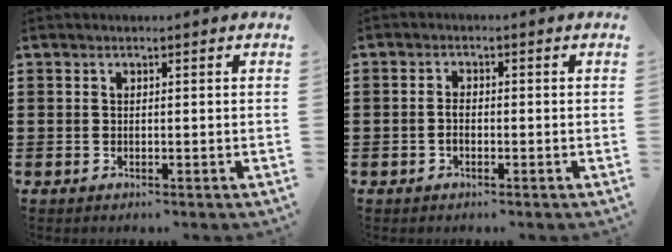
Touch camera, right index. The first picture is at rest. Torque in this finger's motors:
{"motor_torque": [1.41, 0.73, 0.03, 0.02]}